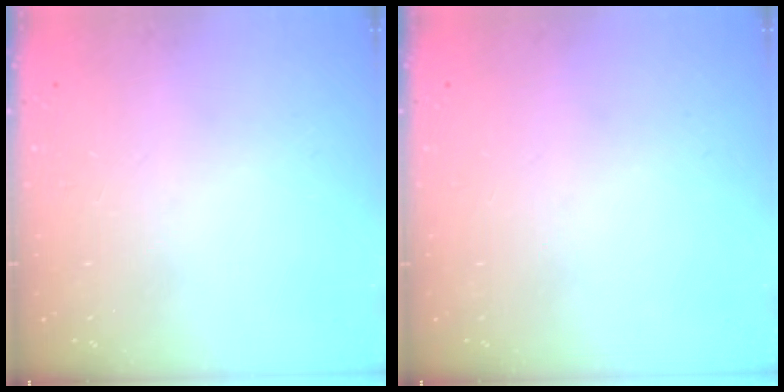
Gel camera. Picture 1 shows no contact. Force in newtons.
{"total": 0.0}